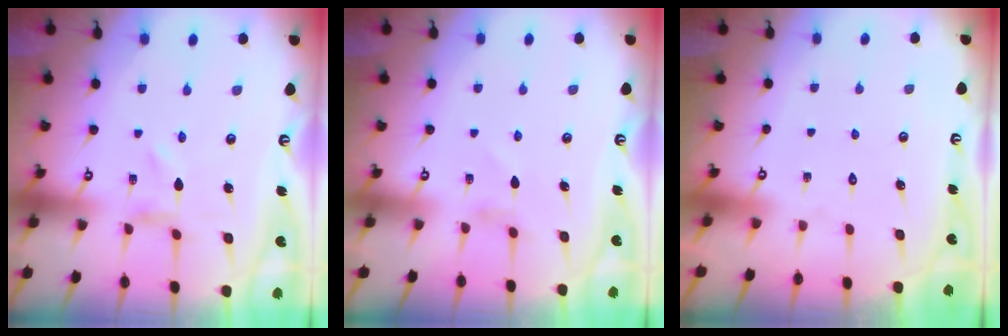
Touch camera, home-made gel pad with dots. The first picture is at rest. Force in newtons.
{"total": 3.9, "press": 3.8, "slide": 0.5}
{"total": 1.7, "press": 1.7, "slide": 0.1}